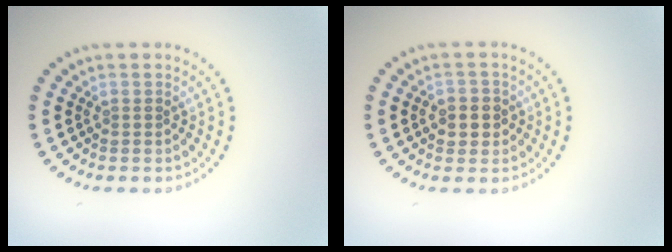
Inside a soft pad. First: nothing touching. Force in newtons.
{"total": 2.3, "press": 2.3, "slide": 0.5}